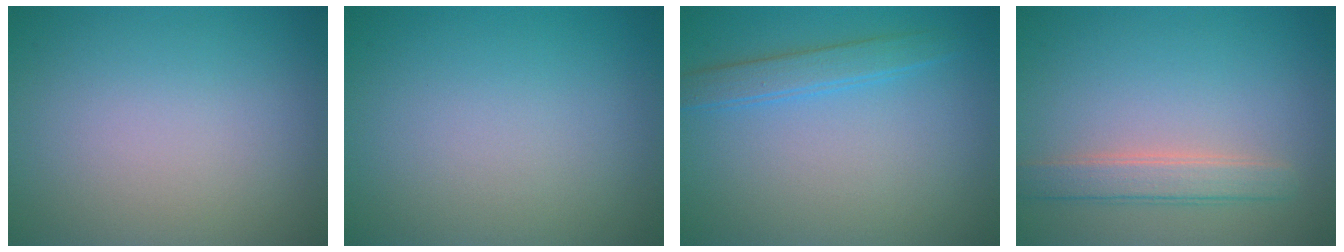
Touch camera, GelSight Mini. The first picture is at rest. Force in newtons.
{"total": 0.0}
{"total": 2.3, "press": 2.3, "slide": 0.1}
{"total": 2.7, "press": 2.7, "slide": 0.5}